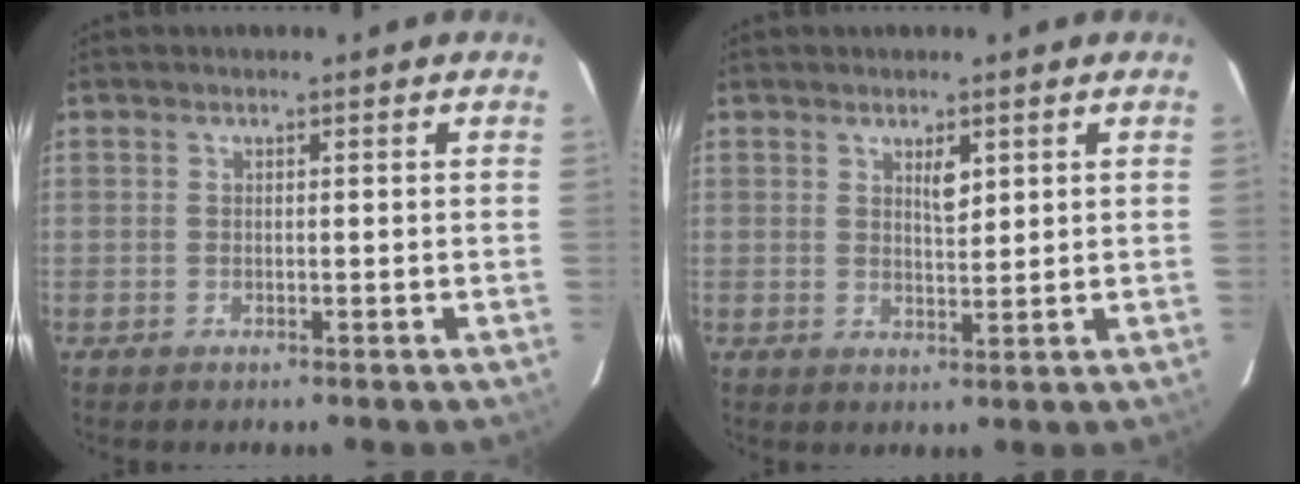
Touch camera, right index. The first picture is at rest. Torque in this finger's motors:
{"motor_torque": [0.12, 0.01, 0.02, 0.04]}